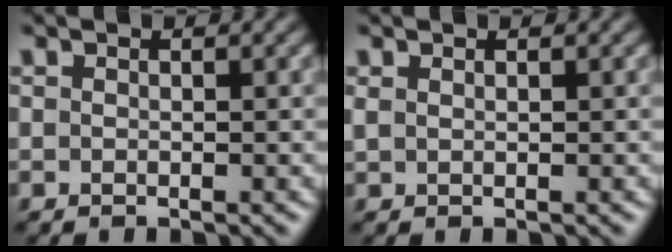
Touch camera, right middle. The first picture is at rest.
{"total": 0.6, "force": [0.4, 0.3, 0.4], "torque": [-0.012, 0.005, 0.008]}